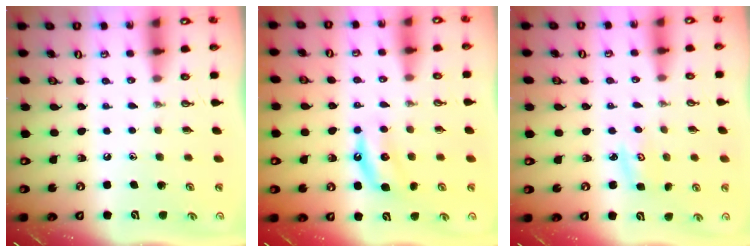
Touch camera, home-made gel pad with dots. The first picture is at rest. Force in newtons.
{"total": 6.1, "press": 6.1, "slide": 0.8}
{"total": 2.8, "press": 2.8, "slide": 0.3}